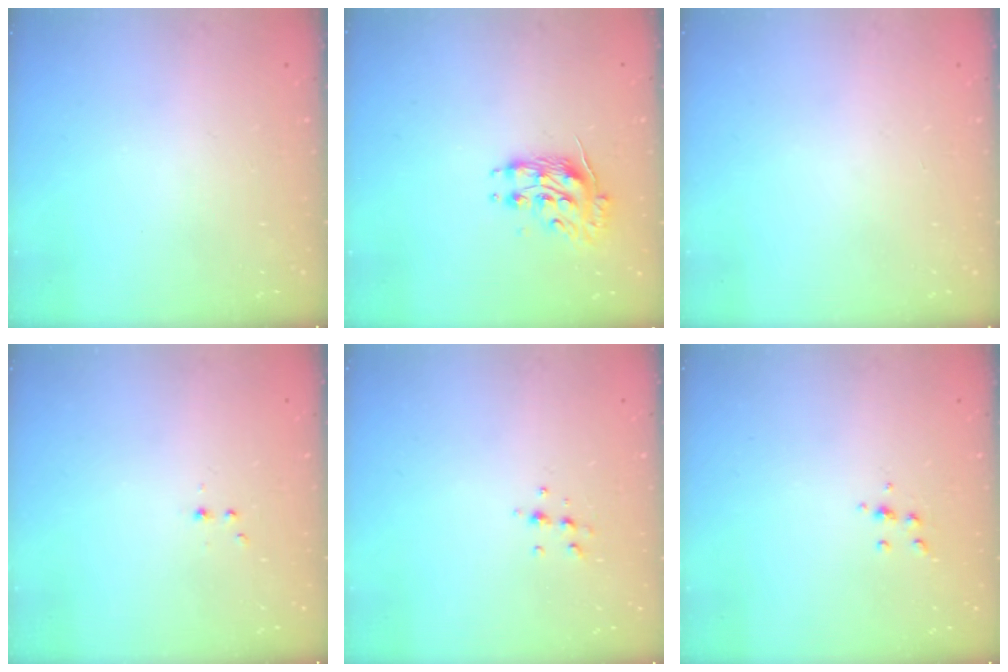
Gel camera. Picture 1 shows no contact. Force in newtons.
{"total": 10.2, "press": 10.2, "slide": 0.6}
{"total": 0.0}
{"total": 2.2, "press": 1.9, "slide": 1.2}
{"total": 5.8, "press": 5.7, "slide": 1.2}
{"total": 4.8, "press": 4.8, "slide": 0.5}